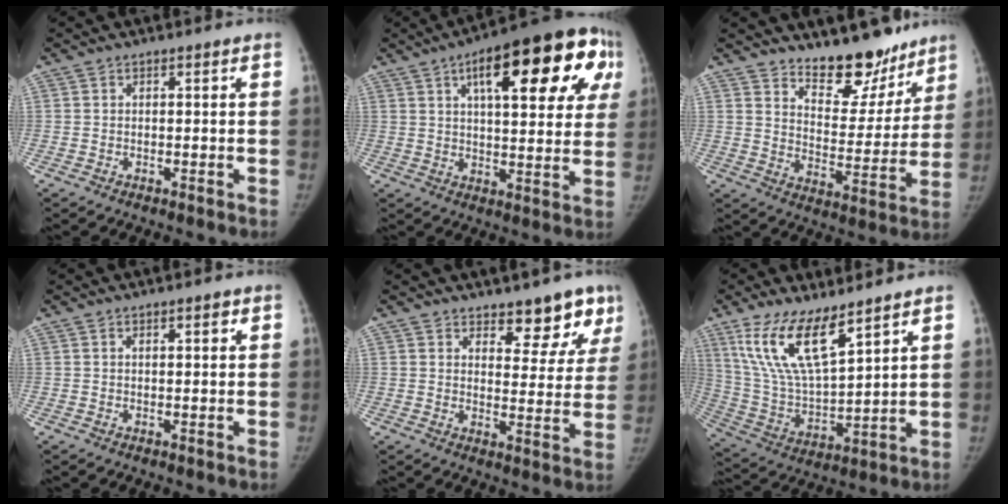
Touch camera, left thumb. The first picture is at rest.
{"total": 24.1, "force": [9.4, 8.7, 20.5], "torque": [-0.250, 0.012, 0.124]}
{"total": 14.2, "force": [11.8, 6.0, 5.1], "torque": [-0.016, -0.095, 0.180]}
{"total": 1.7, "force": [0.9, 0.5, 1.4], "torque": [-0.015, -0.002, 0.013]}
{"total": 9.1, "force": [7.0, 3.9, 4.3], "torque": [-0.009, -0.048, 0.088]}
{"total": 15.5, "force": [9.8, 4.8, 11.0], "torque": [-0.204, -0.050, 0.206]}